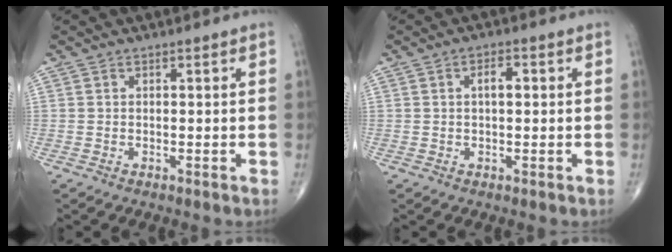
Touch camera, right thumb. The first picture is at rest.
{"total": 2.9, "force": [0.5, 1.3, 2.6], "torque": [-0.042, 0.006, 0.007]}